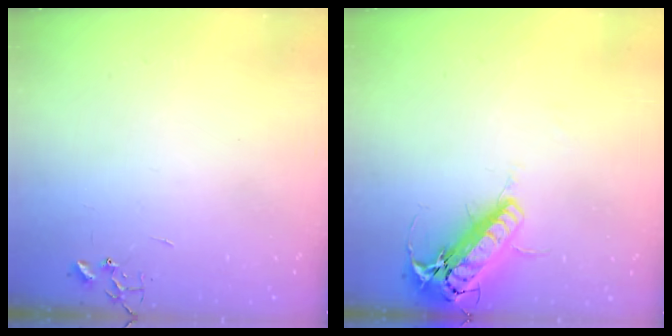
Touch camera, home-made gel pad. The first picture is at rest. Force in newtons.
{"total": 18.2, "press": 17.8, "slide": 3.8}